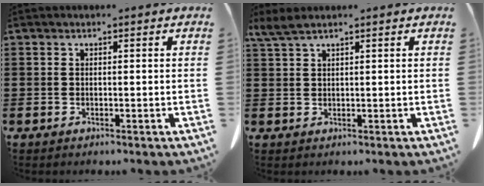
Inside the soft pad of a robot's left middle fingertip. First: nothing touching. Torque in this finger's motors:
{"motor_torque": [0.14, -0.05, 0.11, 0.02]}